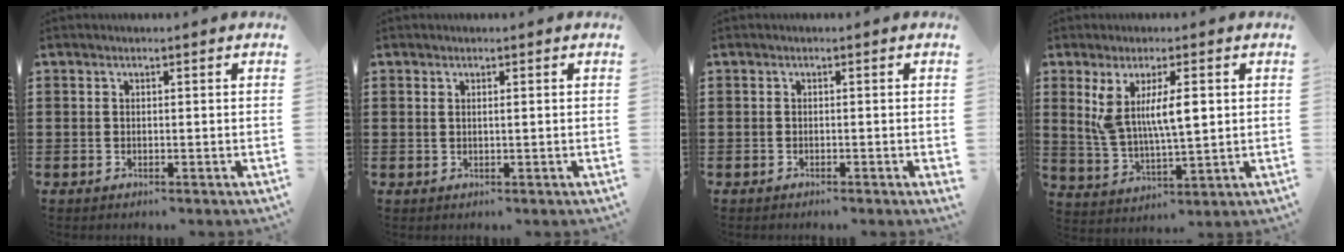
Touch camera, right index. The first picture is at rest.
{"total": 0.6, "force": [0.2, 0.1, 0.5], "torque": [-0.010, 0.000, 0.005]}
{"total": 0.7, "force": [-0.6, 0.1, 0.4], "torque": [-0.008, -0.004, -0.011]}
{"total": 8.2, "force": [2.4, 2.3, 7.5], "torque": [-0.154, 0.001, 0.038]}